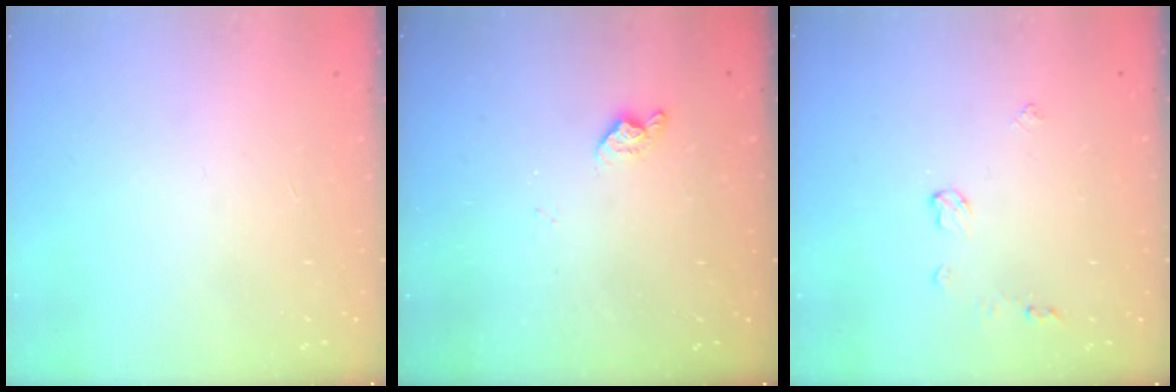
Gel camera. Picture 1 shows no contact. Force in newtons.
{"total": 6.5, "press": 6.5, "slide": 0.8}
{"total": 4.5, "press": 4.4, "slide": 0.6}